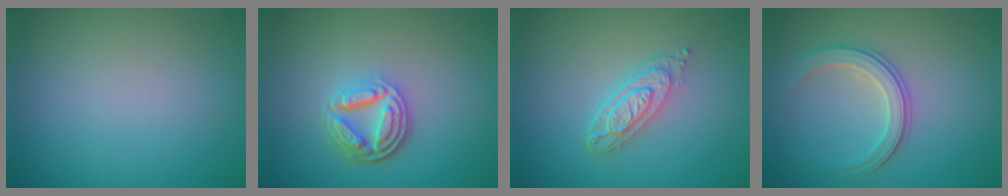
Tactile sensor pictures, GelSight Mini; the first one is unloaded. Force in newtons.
{"total": 4.7, "press": 3.5, "slide": 3.2}
{"total": 3.7, "press": 2.8, "slide": 2.3}
{"total": 2.9, "press": 2.8, "slide": 0.5}